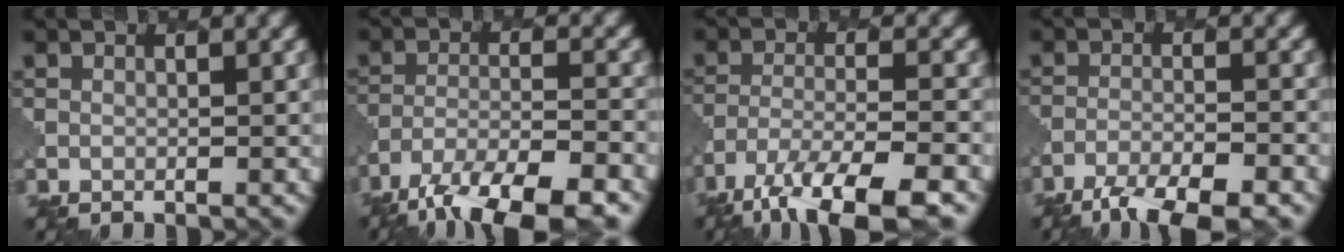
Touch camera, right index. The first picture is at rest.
{"total": 10.1, "force": [-7.6, 2.9, 5.9], "torque": [-0.101, -0.022, -0.125]}
{"total": 9.5, "force": [-6.9, 2.4, 6.0], "torque": [-0.110, -0.013, -0.117]}
{"total": 6.8, "force": [-5.4, 1.5, 3.8], "torque": [-0.063, -0.013, -0.092]}